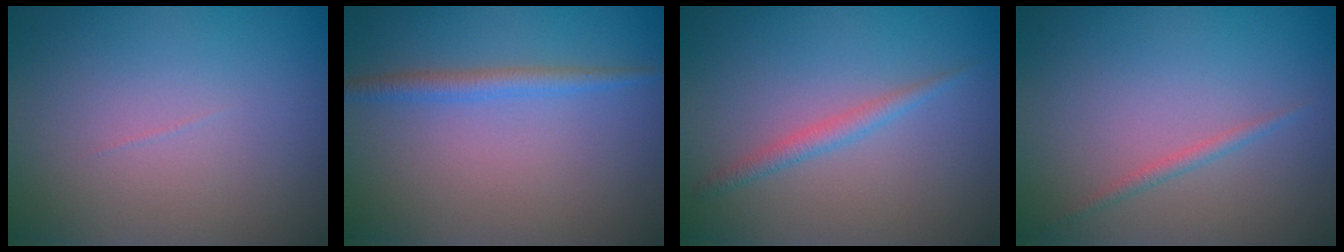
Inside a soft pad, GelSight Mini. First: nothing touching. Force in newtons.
{"total": 1.8, "press": 1.8, "slide": 0.1}
{"total": 1.5, "press": 1.4, "slide": 0.1}
{"total": 0.9, "press": 0.9, "slide": 0.0}